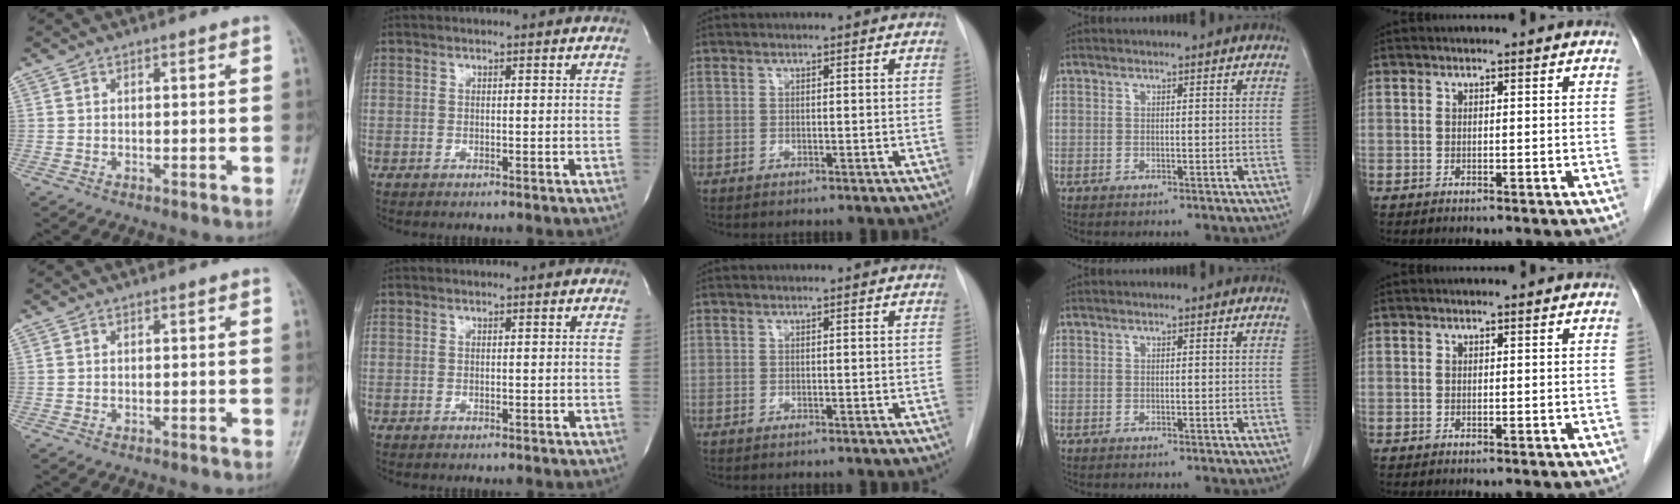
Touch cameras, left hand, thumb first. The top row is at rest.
{}